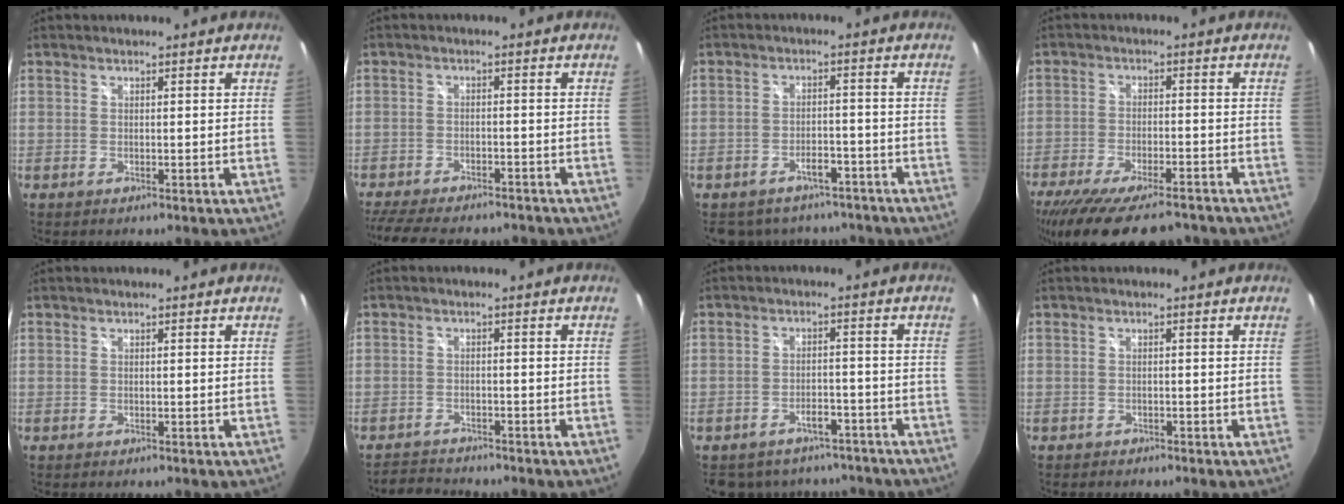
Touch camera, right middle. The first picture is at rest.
{"total": 14.1, "force": [-11.9, 4.2, 6.2], "torque": [-0.141, -0.022, -0.179]}
{"total": 10.8, "force": [-8.8, 5.5, 3.2], "torque": [-0.074, 0.012, -0.108]}
{"total": 18.7, "force": [-15.2, 5.0, 9.6], "torque": [-0.193, -0.039, -0.228]}
{"total": 0.0}
{"total": 3.3, "force": [-3.2, 0.7, -0.2], "torque": [-0.011, 0.009, -0.061]}
{"total": 13.8, "force": [-11.6, 6.1, 4.1], "torque": [-0.096, 0.023, -0.147]}
{"total": 1.2, "force": [-1.0, 0.6, 0.2], "torque": [-0.009, 0.000, -0.014]}